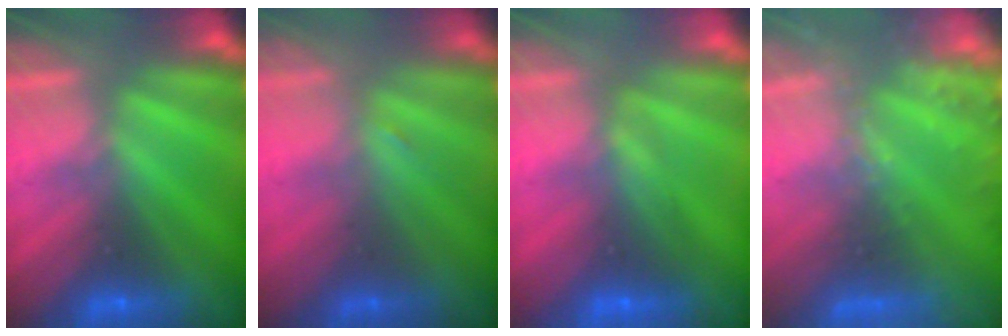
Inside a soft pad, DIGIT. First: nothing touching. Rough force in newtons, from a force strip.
{"total": 1.1}
{"total": 1.6}
{"total": 8.2}